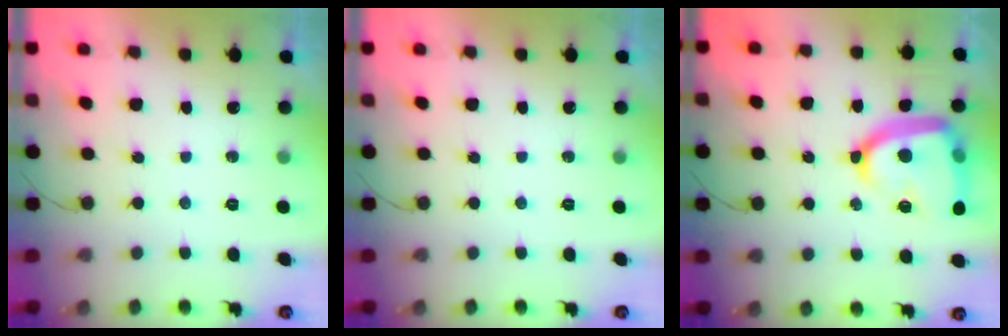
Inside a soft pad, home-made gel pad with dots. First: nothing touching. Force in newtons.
{"total": 0.0}
{"total": 18.8, "press": 18.8, "slide": 1.1}